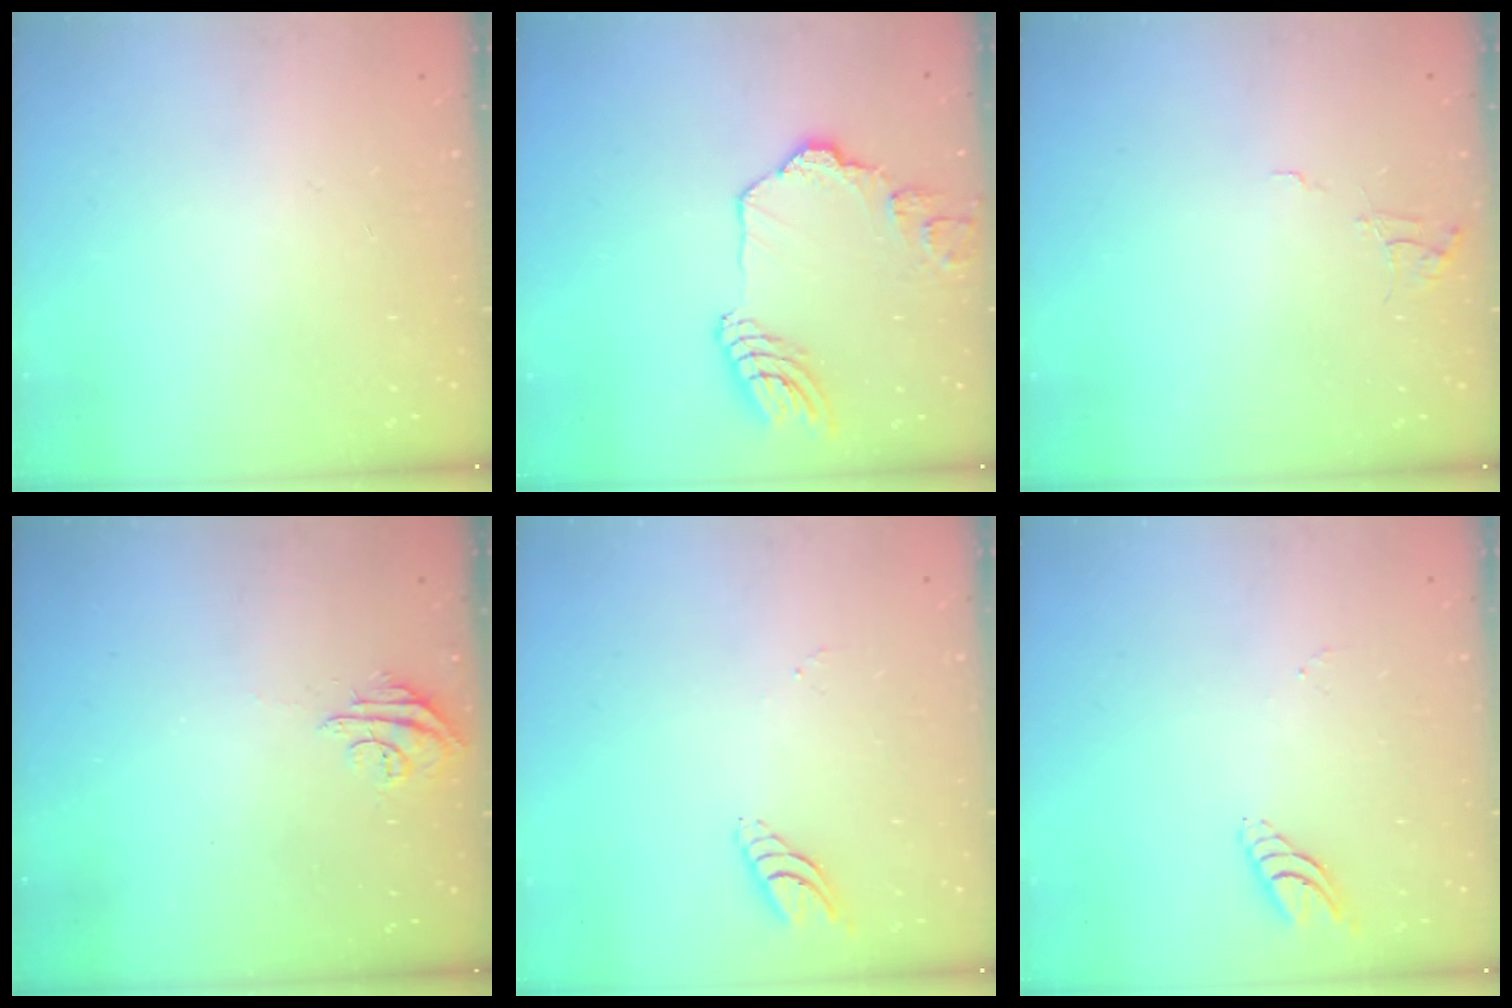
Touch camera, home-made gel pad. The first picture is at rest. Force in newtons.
{"total": 15.5, "press": 15.4, "slide": 1.6}
{"total": 4.2, "press": 4.1, "slide": 0.4}
{"total": 4.9, "press": 4.9, "slide": 0.7}
{"total": 7.8, "press": 7.8, "slide": 0.6}
{"total": 7.8, "press": 7.8, "slide": 0.6}